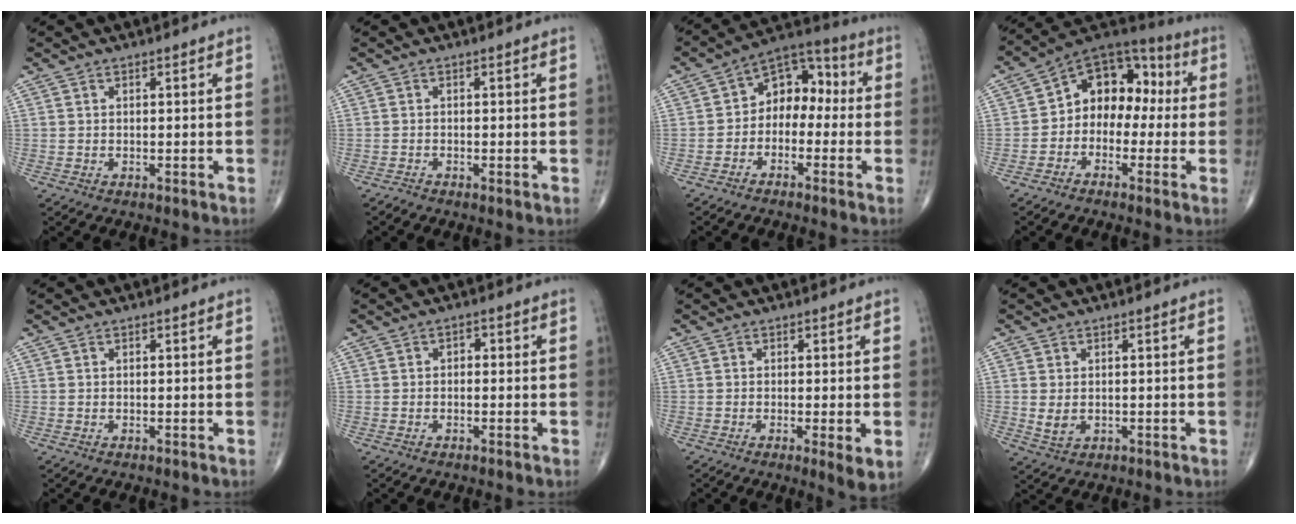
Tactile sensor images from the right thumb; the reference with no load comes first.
{"total": 0.6, "force": [-0.5, 0.1, 0.4], "torque": [-0.010, -0.003, -0.015]}
{"total": 9.3, "force": [-0.9, 6.6, 6.5], "torque": [-0.061, 0.045, -0.037]}
{"total": 12.3, "force": [-0.5, 9.1, 8.2], "torque": [-0.074, 0.050, -0.028]}
{"total": 0.0}
{"total": 1.4, "force": [-0.1, 1.1, 0.9], "torque": [-0.004, 0.006, -0.007]}
{"total": 3.8, "force": [-0.7, 0.6, 3.7], "torque": [-0.066, -0.016, -0.014]}
{"total": 2.7, "force": [-0.1, 2.1, 1.8], "torque": [-0.029, -0.005, 0.005]}